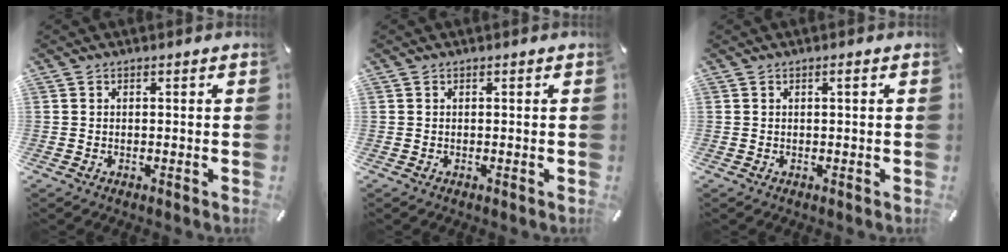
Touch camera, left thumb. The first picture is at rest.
{"total": 0.0}
{"total": 0.8, "force": [0.1, 0.1, 0.8], "torque": [-0.015, 0.002, 0.001]}